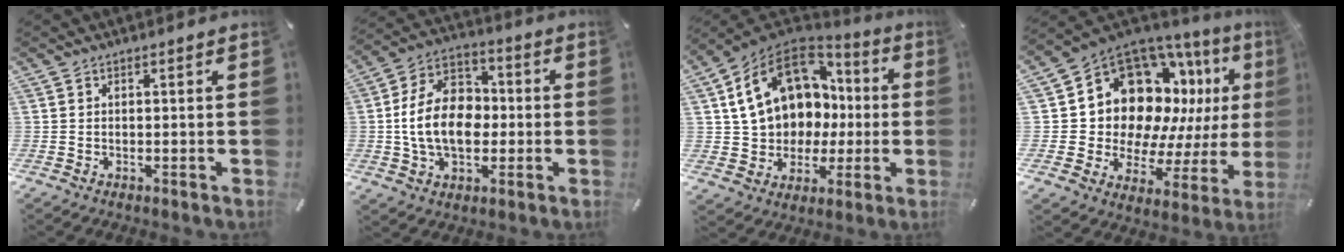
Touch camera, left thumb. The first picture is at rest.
{"total": 14.6, "force": [-1.4, 10.7, 9.8], "torque": [-0.206, 0.017, -0.028]}
{"total": 17.3, "force": [5.1, 13.9, 8.9], "torque": [-0.183, -0.019, 0.109]}
{"total": 15.7, "force": [7.6, 11.7, 7.3], "torque": [-0.122, -0.088, 0.149]}